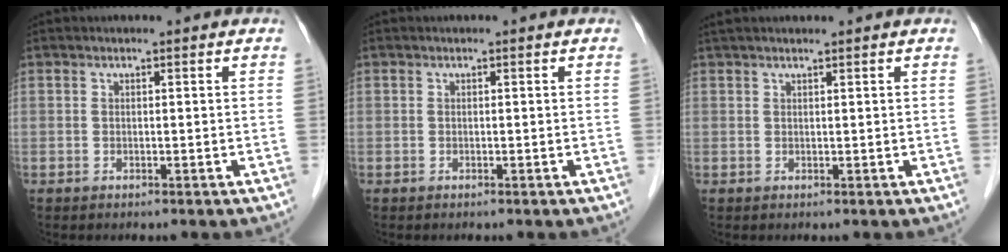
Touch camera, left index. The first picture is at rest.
{"total": 0.0}
{"total": 3.8, "force": [3.2, 0.1, 2.0], "torque": [-0.026, 0.032, 0.055]}